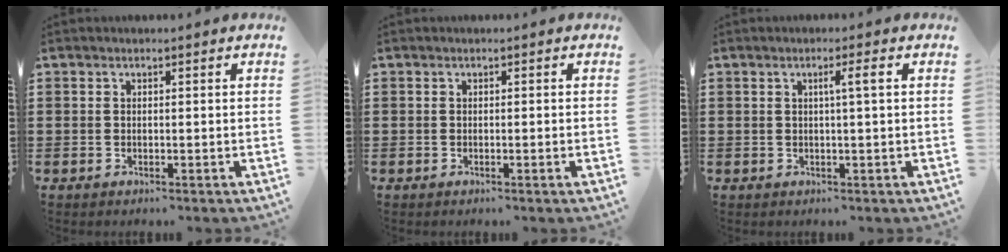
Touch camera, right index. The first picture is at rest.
{"total": 0.5, "force": [-0.2, -0.3, 0.4], "torque": [-0.006, -0.005, -0.003]}
{"total": 2.4, "force": [0.3, -0.3, 2.3], "torque": [-0.042, -0.002, 0.001]}